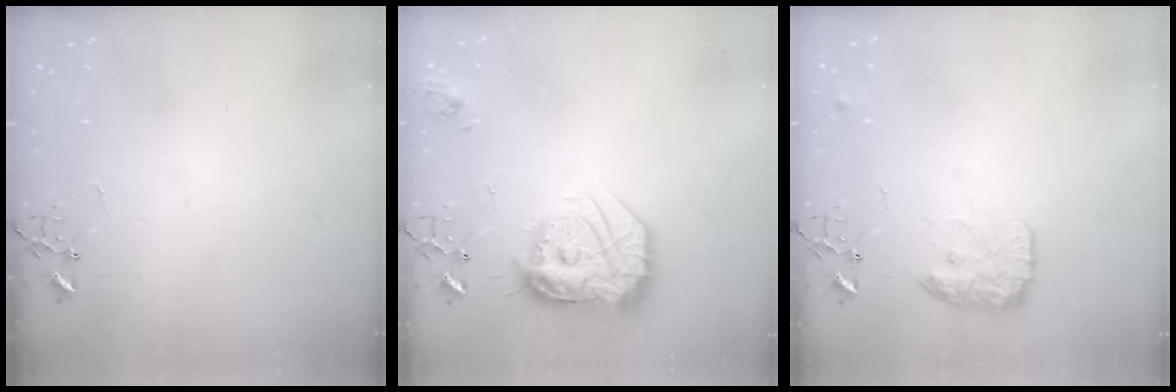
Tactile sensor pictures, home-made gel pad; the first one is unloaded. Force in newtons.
{"total": 19.3, "press": 19.2, "slide": 1.7}
{"total": 13.1, "press": 13.0, "slide": 0.7}